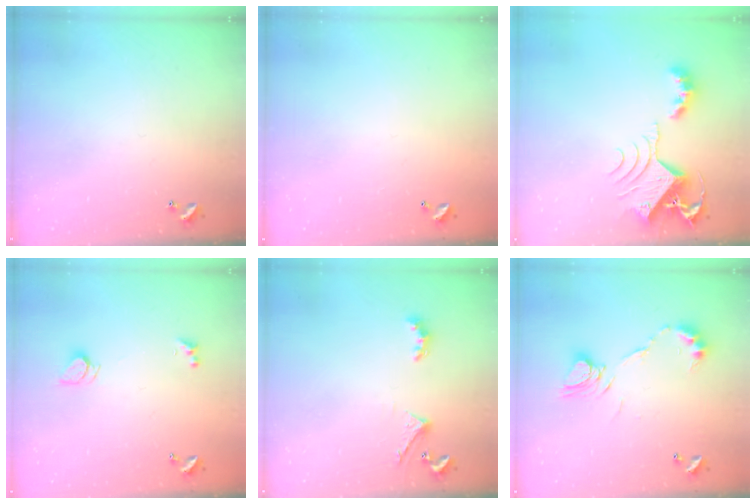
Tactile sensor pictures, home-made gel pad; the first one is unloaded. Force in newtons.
{"total": 2.8, "press": 2.8, "slide": 0.1}
{"total": 8.6, "press": 8.5, "slide": 1.3}
{"total": 2.2, "press": 2.2, "slide": 0.3}
{"total": 2.8, "press": 2.8, "slide": 0.6}
{"total": 10.3, "press": 10.3, "slide": 1.1}